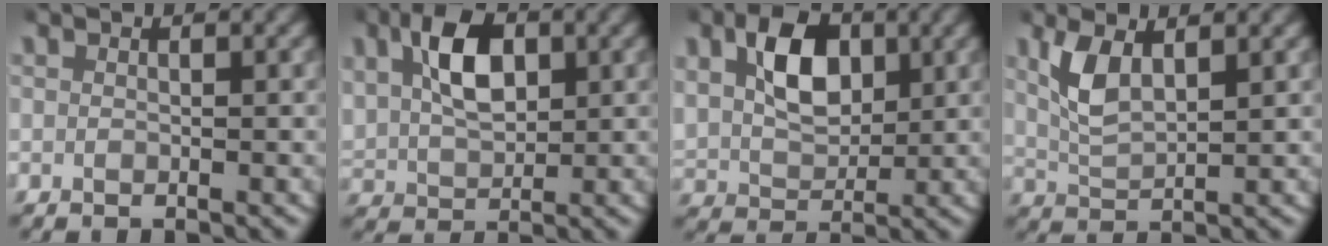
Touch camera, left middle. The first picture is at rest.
{"total": 6.0, "force": [1.7, 4.0, 4.2], "torque": [-0.086, 0.000, 0.033]}
{"total": 6.4, "force": [1.6, 4.7, 4.0], "torque": [-0.079, -0.002, 0.031]}
{"total": 3.4, "force": [1.5, 1.5, 2.7], "torque": [-0.070, -0.003, 0.032]}